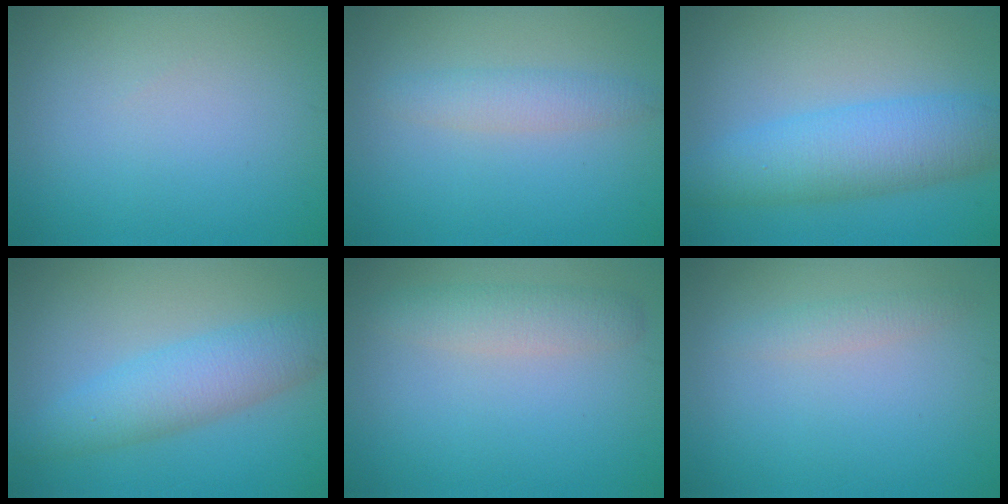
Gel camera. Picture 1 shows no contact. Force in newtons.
{"total": 2.2, "press": 2.2, "slide": 0.0}
{"total": 6.6, "press": 6.6, "slide": 0.0}
{"total": 5.0, "press": 5.0, "slide": 0.1}
{"total": 2.7, "press": 2.7, "slide": 0.1}
{"total": 1.3, "press": 1.3, "slide": 0.1}